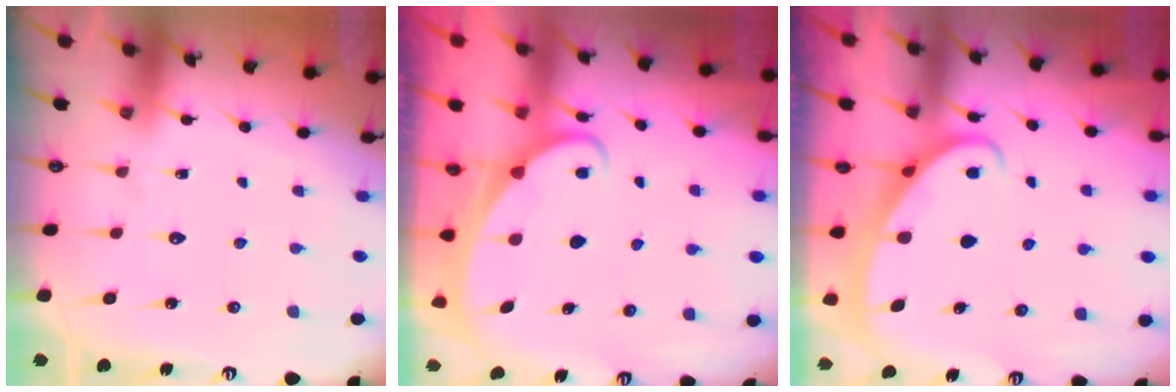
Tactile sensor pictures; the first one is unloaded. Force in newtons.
{"total": 2.3, "press": 2.3, "slide": 0.4}
{"total": 2.6, "press": 2.6, "slide": 0.4}